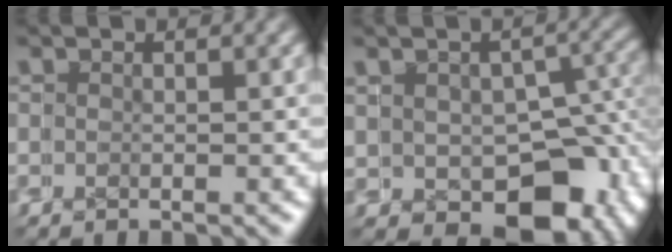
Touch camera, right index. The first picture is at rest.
{"total": 7.6, "force": [-3.8, 5.0, 4.4], "torque": [-0.042, -0.028, -0.052]}